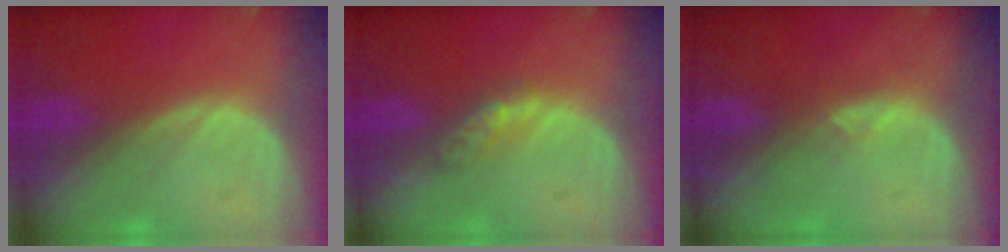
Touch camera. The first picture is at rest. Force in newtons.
{"total": 2.8, "press": 2.5, "slide": 1.2}
{"total": 0.9, "press": 0.9, "slide": 0.3}